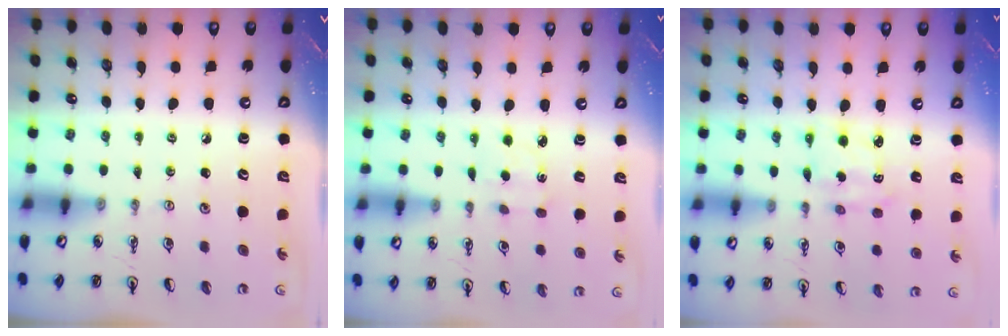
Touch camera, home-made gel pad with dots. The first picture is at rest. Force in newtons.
{"total": 1.7, "press": 1.7, "slide": 0.5}
{"total": 2.9, "press": 2.9, "slide": 0.2}